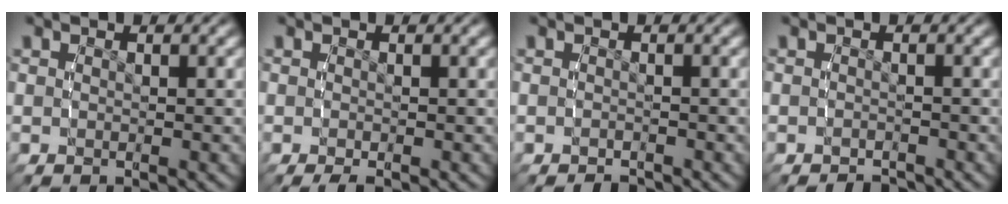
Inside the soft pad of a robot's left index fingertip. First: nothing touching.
{"total": 1.2, "force": [-0.9, 0.4, 0.6], "torque": [-0.015, -0.006, -0.013]}
{"total": 1.5, "force": [-1.5, 0.4, 0.0], "torque": [-0.009, -0.006, -0.023]}
{"total": 1.9, "force": [-1.9, 0.5, 0.1], "torque": [-0.007, -0.007, -0.029]}